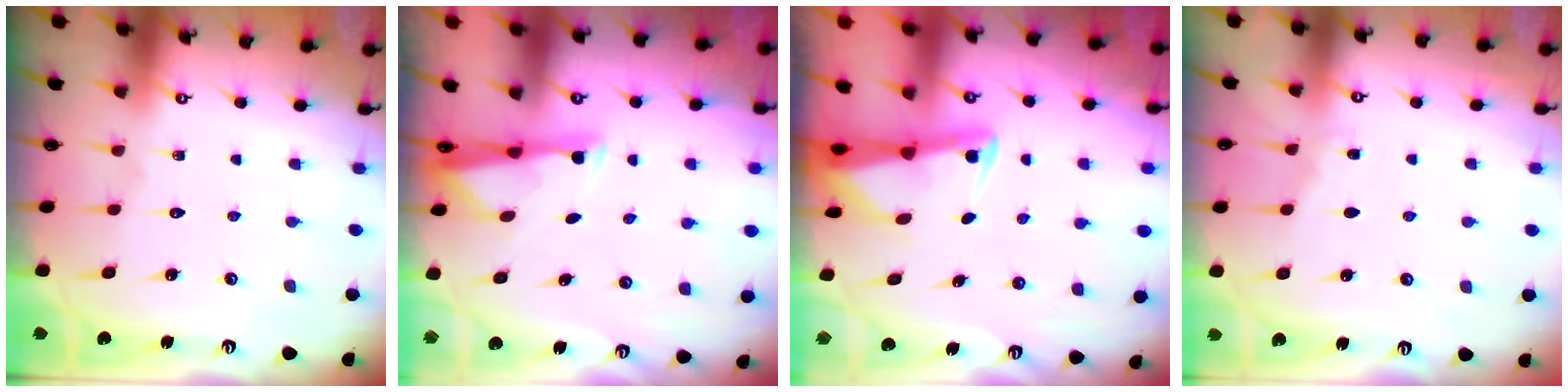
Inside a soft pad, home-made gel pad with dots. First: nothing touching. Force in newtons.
{"total": 2.8, "press": 2.8, "slide": 0.6}
{"total": 2.2, "press": 2.2, "slide": 0.3}
{"total": 3.6, "press": 3.5, "slide": 0.4}